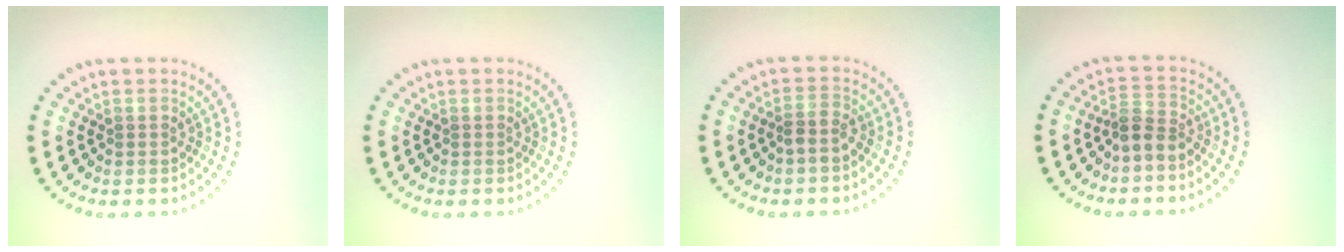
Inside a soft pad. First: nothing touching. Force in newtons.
{"total": 0.0}
{"total": 1.5, "press": 1.2, "slide": 0.9}
{"total": 2.4, "press": 1.8, "slide": 1.6}